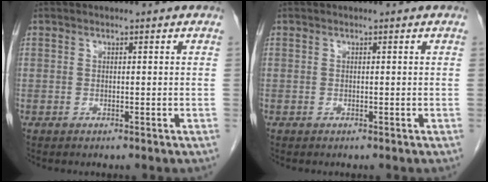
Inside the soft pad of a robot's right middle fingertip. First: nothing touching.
{"total": 0.0}